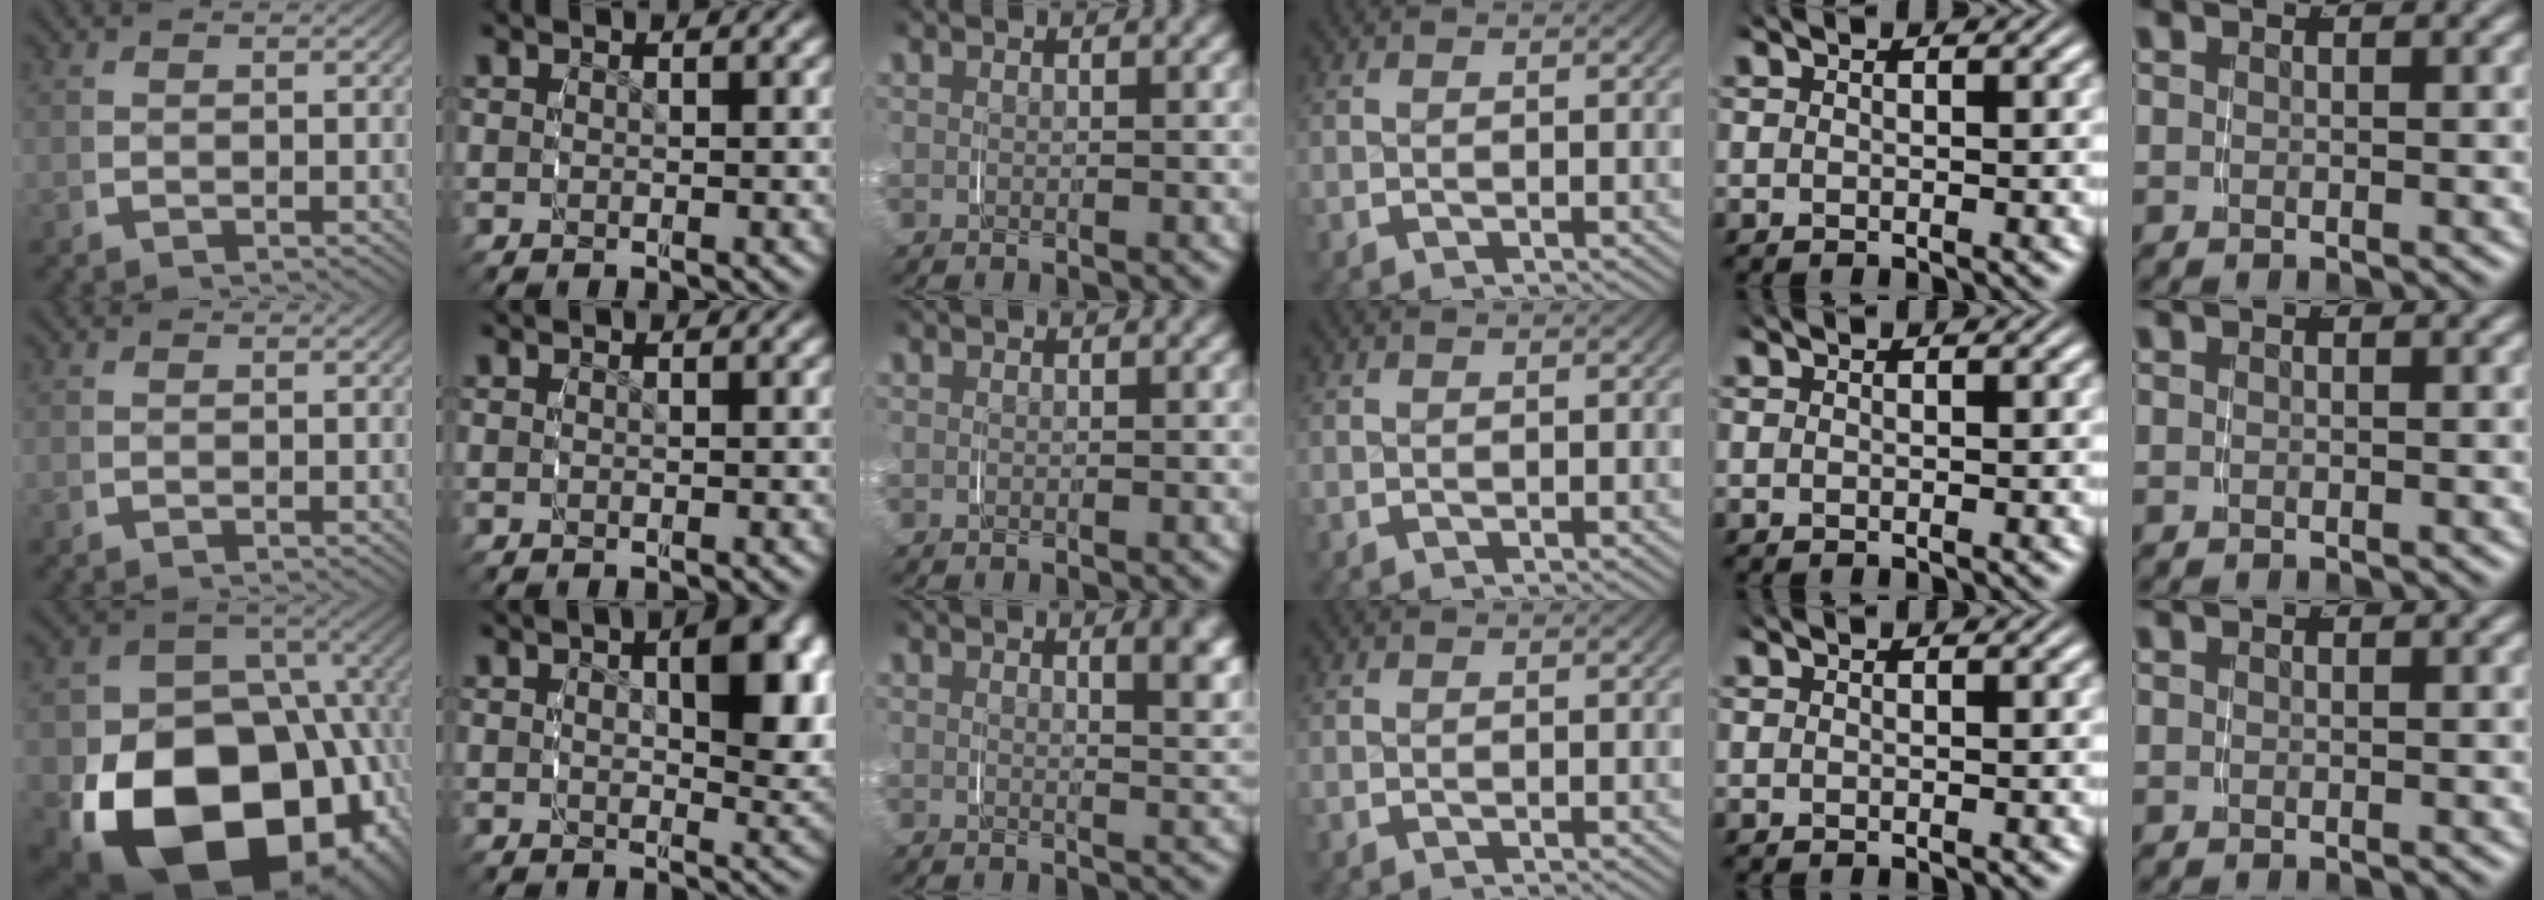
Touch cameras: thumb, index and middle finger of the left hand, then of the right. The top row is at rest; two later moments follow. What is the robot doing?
{"motion": "grasp_and_lifting", "object": "glasses case"}